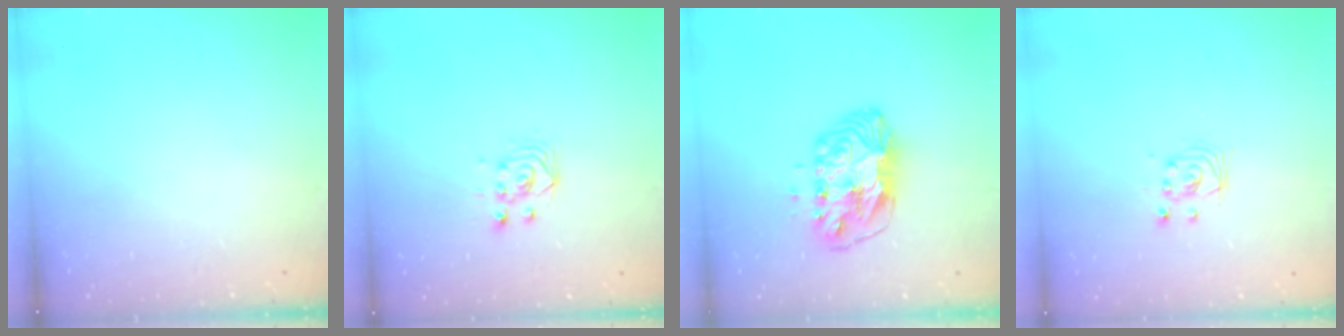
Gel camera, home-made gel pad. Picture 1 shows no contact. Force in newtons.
{"total": 3.7, "press": 3.4, "slide": 1.4}
{"total": 10.8, "press": 10.8, "slide": 1.0}
{"total": 2.9, "press": 2.9, "slide": 0.2}